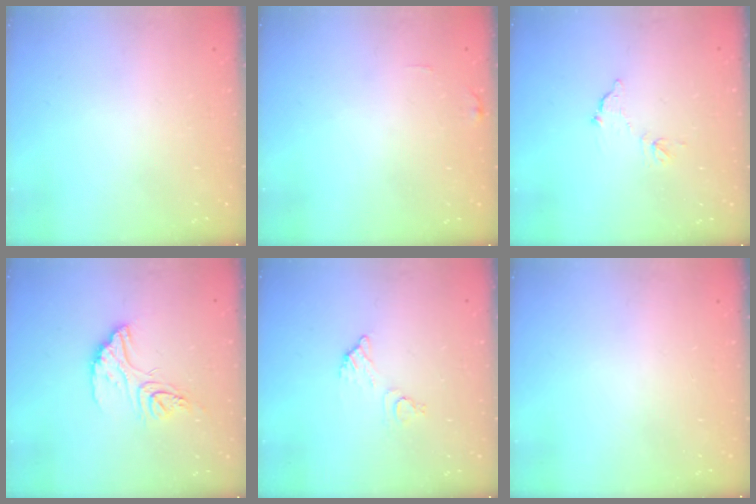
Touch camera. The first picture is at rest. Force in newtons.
{"total": 5.1, "press": 5.1, "slide": 0.3}
{"total": 6.4, "press": 6.3, "slide": 0.5}
{"total": 13.2, "press": 13.1, "slide": 1.1}
{"total": 5.0, "press": 5.0, "slide": 0.3}
{"total": 0.0}